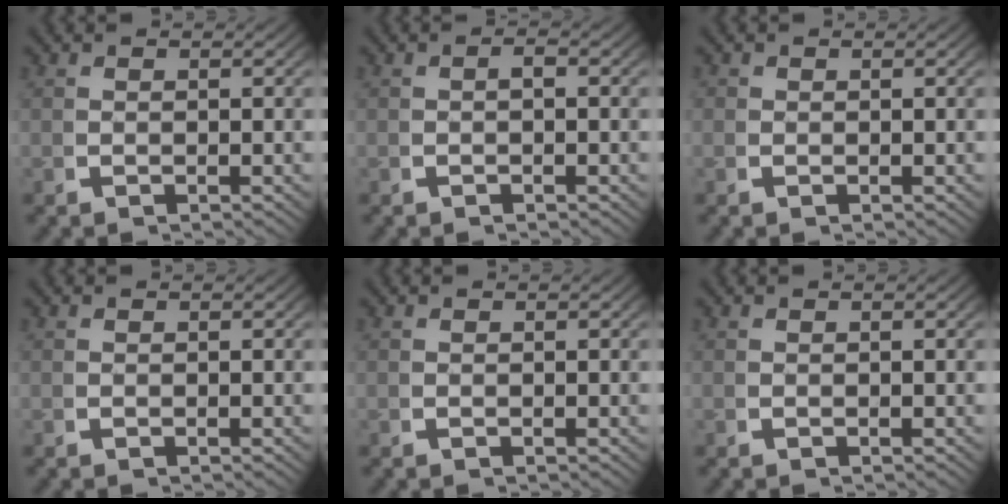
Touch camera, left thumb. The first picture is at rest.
{"total": 0.8, "force": [-0.4, 0.3, 0.6], "torque": [-0.008, 0.002, -0.008]}
{"total": 0.6, "force": [0.0, 0.6, 0.0], "torque": [-0.004, -0.005, 0.001]}
{"total": 0.0}
{"total": 0.0}
{"total": 0.0}